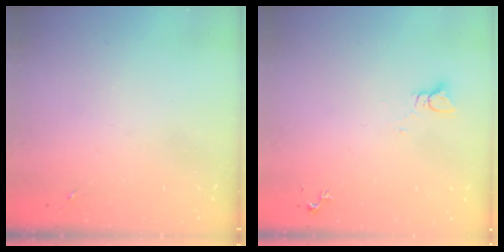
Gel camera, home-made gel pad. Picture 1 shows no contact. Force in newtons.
{"total": 2.2, "press": 2.2, "slide": 0.1}